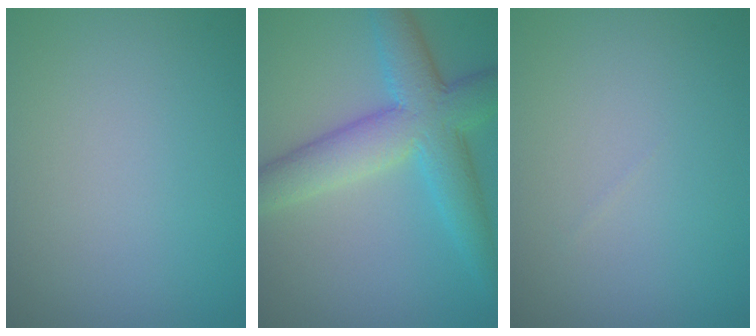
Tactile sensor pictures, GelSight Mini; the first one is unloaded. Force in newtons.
{"total": 7.5, "press": 7.5, "slide": 0.2}
{"total": 0.0}